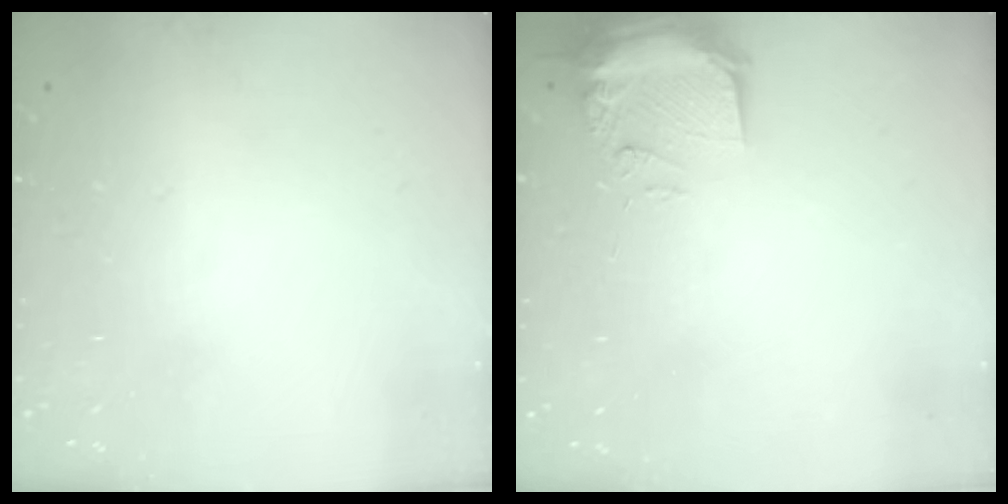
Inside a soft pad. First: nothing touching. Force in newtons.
{"total": 11.4, "press": 10.0, "slide": 5.4}